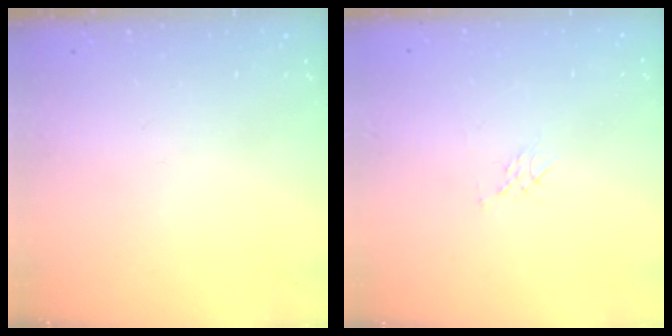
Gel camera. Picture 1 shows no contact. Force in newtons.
{"total": 3.5, "press": 3.3, "slide": 1.1}